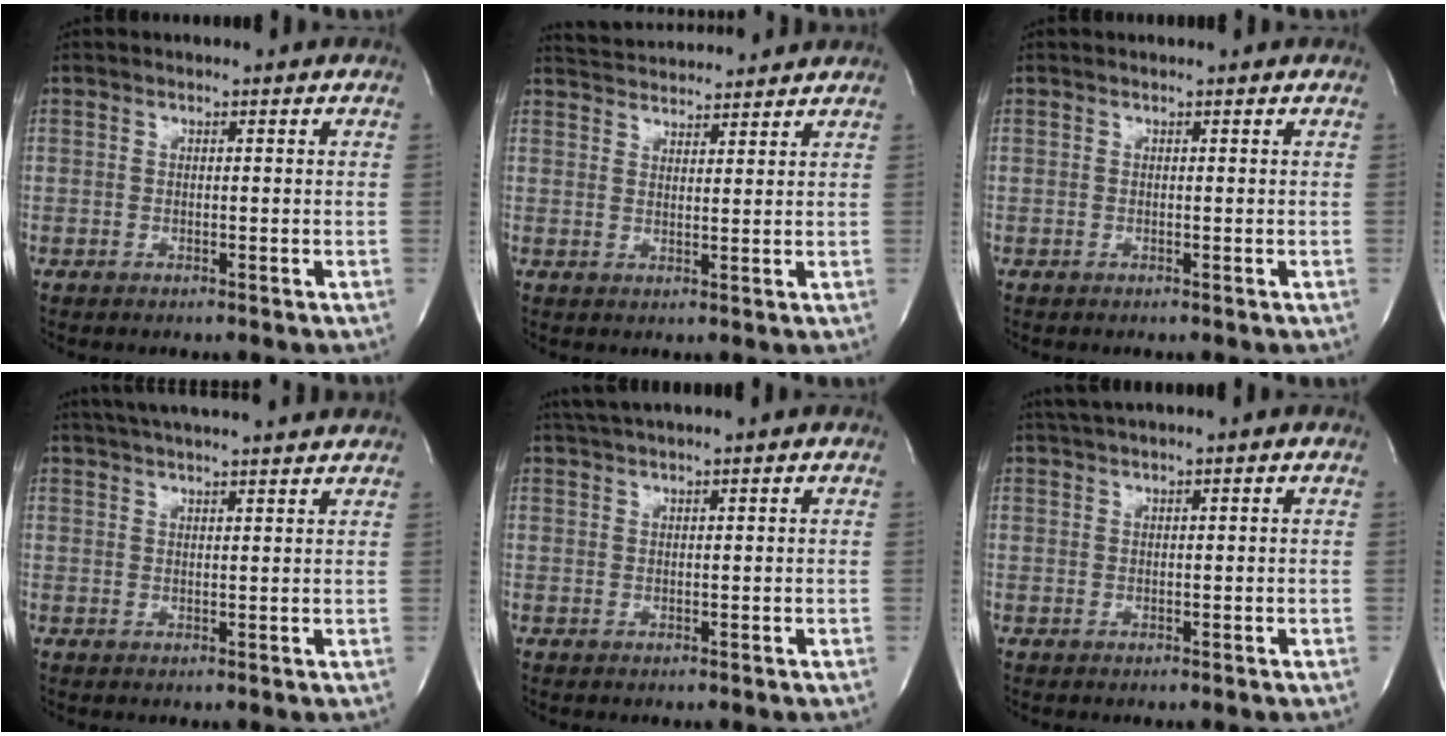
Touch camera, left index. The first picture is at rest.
{"total": 8.3, "force": [8.1, 0.7, 1.5], "torque": [-0.038, 0.020, 0.123]}
{"total": 0.0}
{"total": 15.0, "force": [13.5, 0.8, 6.5], "torque": [-0.113, 0.038, 0.187]}
{"total": 3.6, "force": [3.1, -0.5, 1.8], "torque": [-0.029, 0.025, 0.059]}
{"total": 2.7, "force": [2.2, -0.4, 1.5], "torque": [-0.028, 0.021, 0.045]}